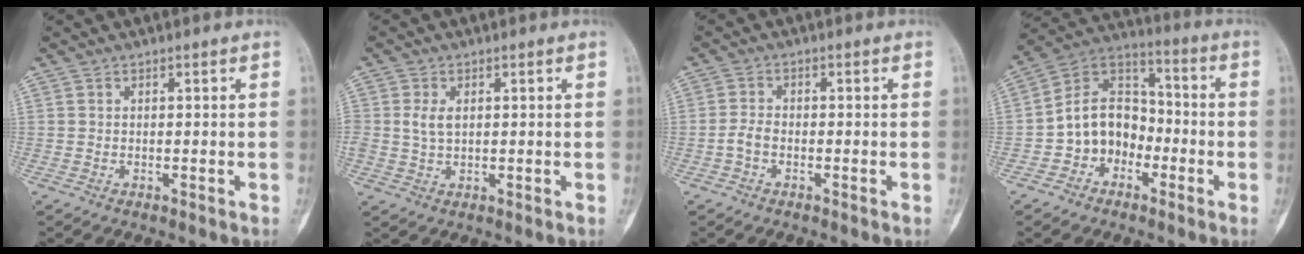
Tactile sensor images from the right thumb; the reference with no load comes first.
{"total": 3.1, "force": [0.5, 1.9, 2.4], "torque": [-0.047, 0.001, 0.014]}
{"total": 2.3, "force": [-1.0, 1.3, 1.6], "torque": [-0.036, 0.009, -0.023]}
{"total": 12.0, "force": [-3.7, 9.4, 6.4], "torque": [-0.076, 0.059, -0.078]}